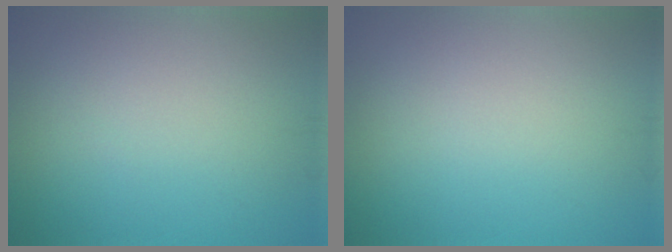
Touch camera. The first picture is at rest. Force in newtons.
{"total": 0.0}